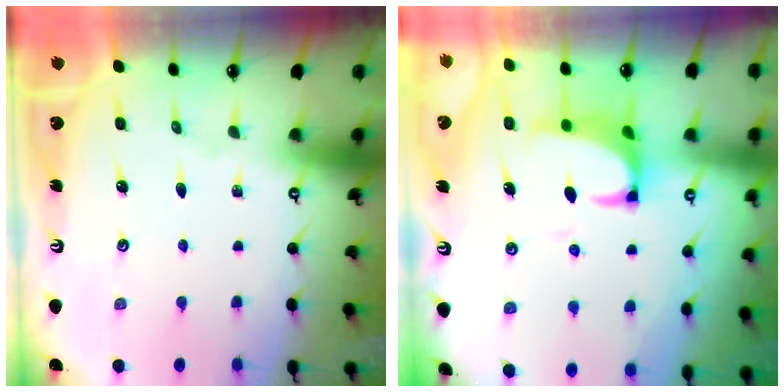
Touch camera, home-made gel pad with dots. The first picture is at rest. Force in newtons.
{"total": 1.8, "press": 1.7, "slide": 0.8}